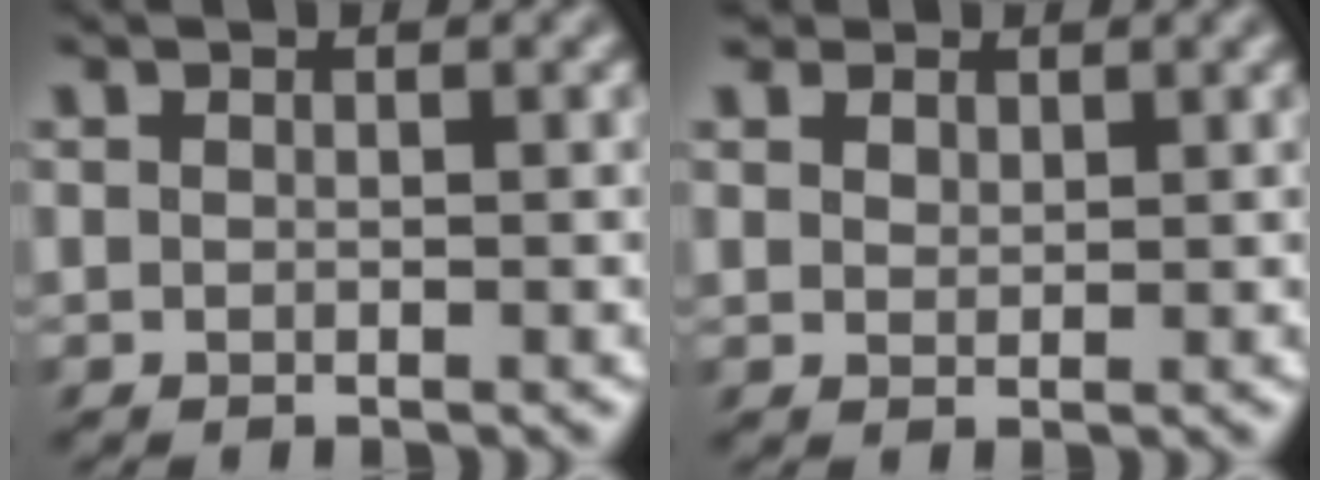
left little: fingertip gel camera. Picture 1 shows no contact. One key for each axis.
{"total": 3.8, "fx": 2.3, "fy": 2.5, "fz": 1.7, "tx": -0.068, "ty": 0.014, "tz": 0.036}